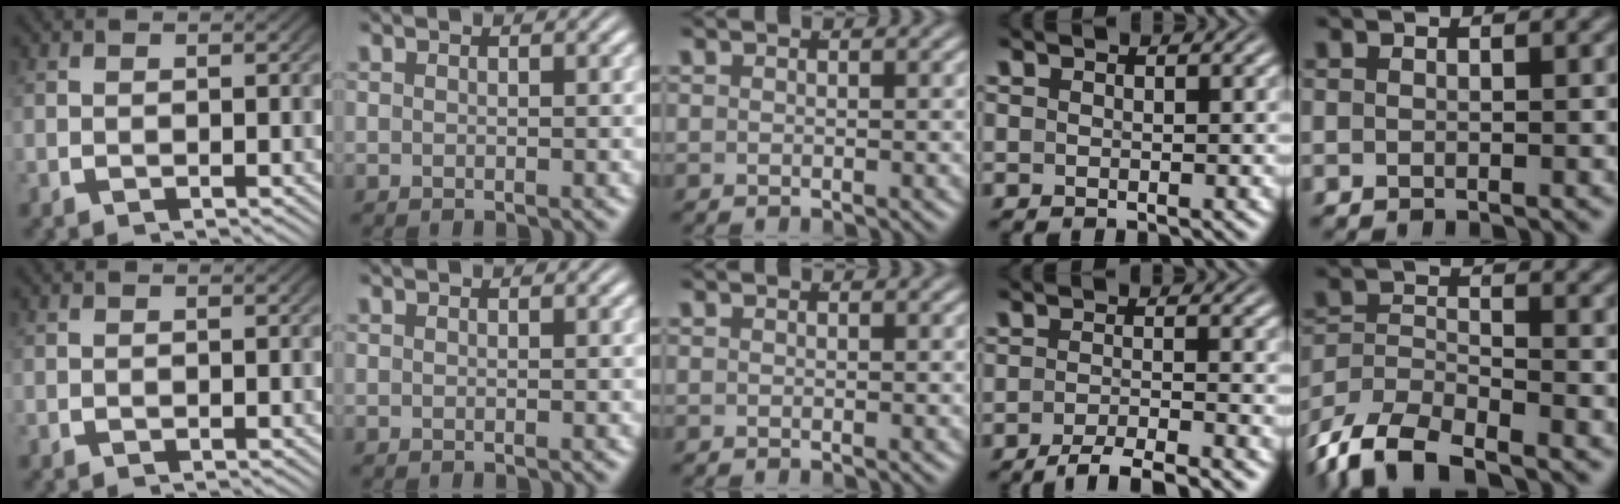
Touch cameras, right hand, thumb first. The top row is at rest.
{"ring": {"total": 4.0, "force": [-3.6, 0.4, 1.7], "torque": [-0.029, -0.006, -0.058]}, "little": {"total": 8.2, "force": [-5.3, 5.0, 3.8], "torque": [-0.092, -0.034, -0.080]}}